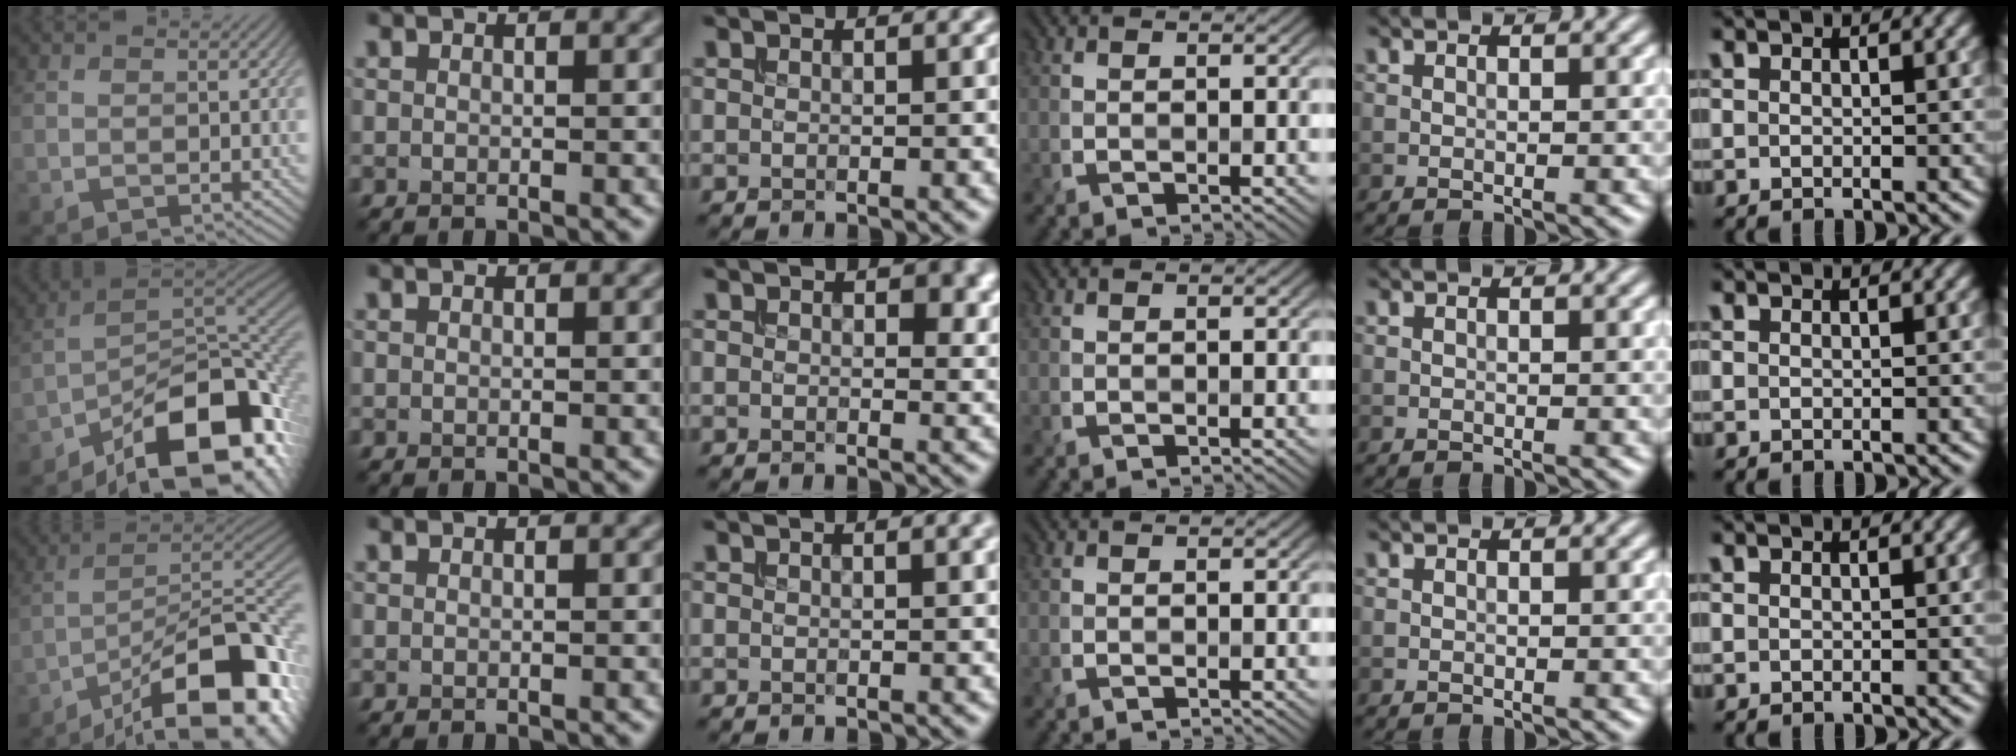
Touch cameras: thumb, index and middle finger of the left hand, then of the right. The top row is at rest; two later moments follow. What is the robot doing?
{"motion": "extract", "object": "bucket"}